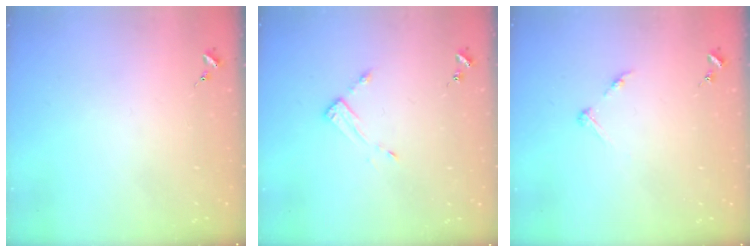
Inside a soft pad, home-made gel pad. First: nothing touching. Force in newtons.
{"total": 3.9, "press": 3.9, "slide": 0.4}
{"total": 4.4, "press": 4.3, "slide": 0.5}